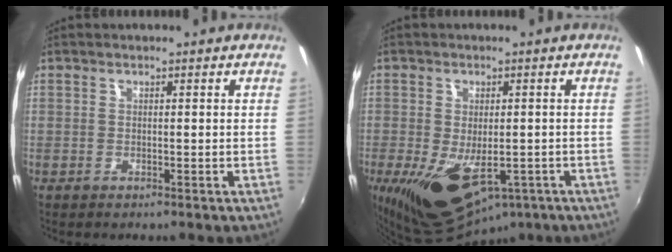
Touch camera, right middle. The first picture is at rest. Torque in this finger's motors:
{"motor_torque": [1.88, -0.26, 1.05, 0.21]}